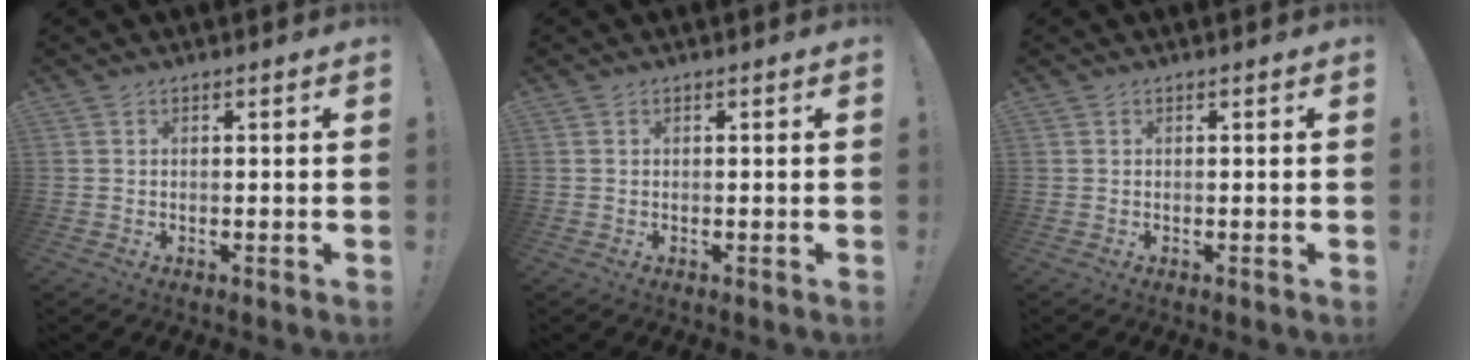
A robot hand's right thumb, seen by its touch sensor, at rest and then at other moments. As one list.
[{"total": 0.0}, {"total": 0.0}]